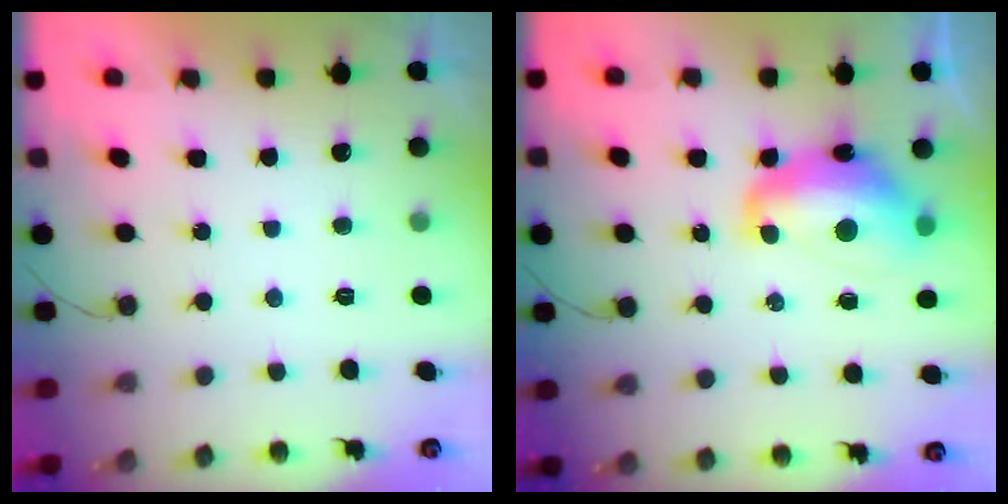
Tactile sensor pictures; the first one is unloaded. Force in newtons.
{"total": 12.9, "press": 12.8, "slide": 1.1}